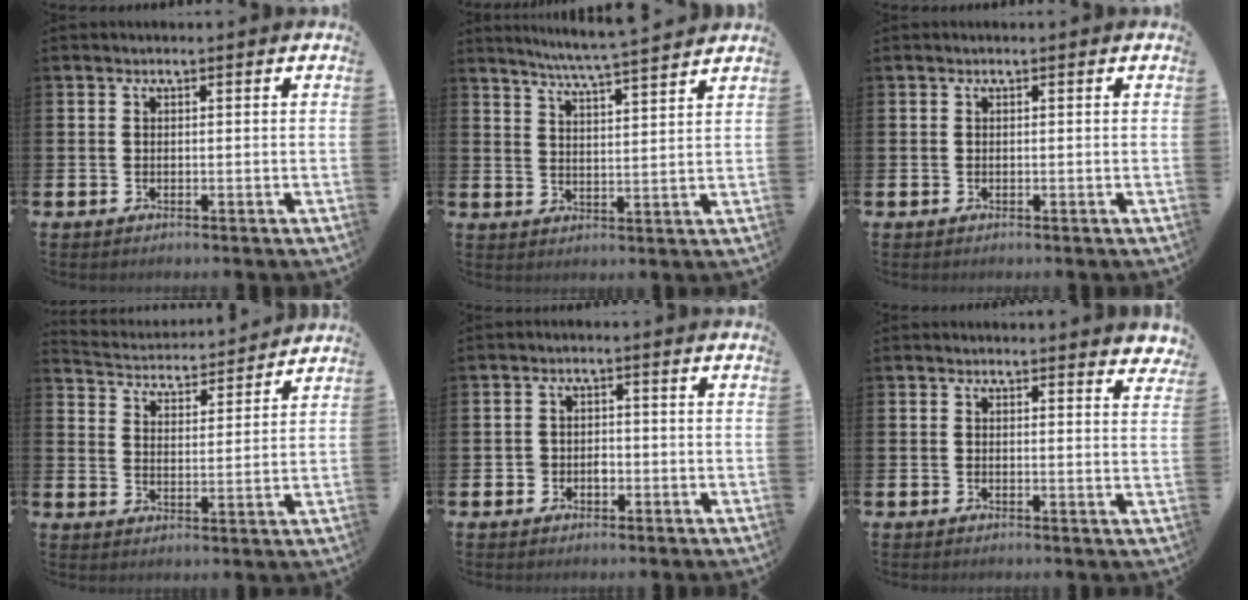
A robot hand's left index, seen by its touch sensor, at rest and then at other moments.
{"total": 5.9, "force": [5.6, -0.7, 1.5], "torque": [-0.036, -0.041, 0.095]}
{"total": 0.0}
{"total": 4.0, "force": [3.9, 0.8, 0.0], "torque": [-0.022, -0.037, 0.062]}
{"total": 2.1, "force": [-0.9, 1.8, 0.5], "torque": [-0.015, 0.003, -0.022]}
{"total": 2.0, "force": [2.0, 0.2, 0.0], "torque": [0.006, -0.011, 0.034]}